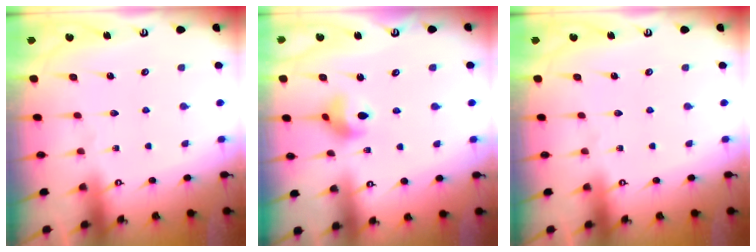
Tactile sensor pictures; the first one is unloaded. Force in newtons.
{"total": 5.7, "press": 5.7, "slide": 0.4}
{"total": 0.0}